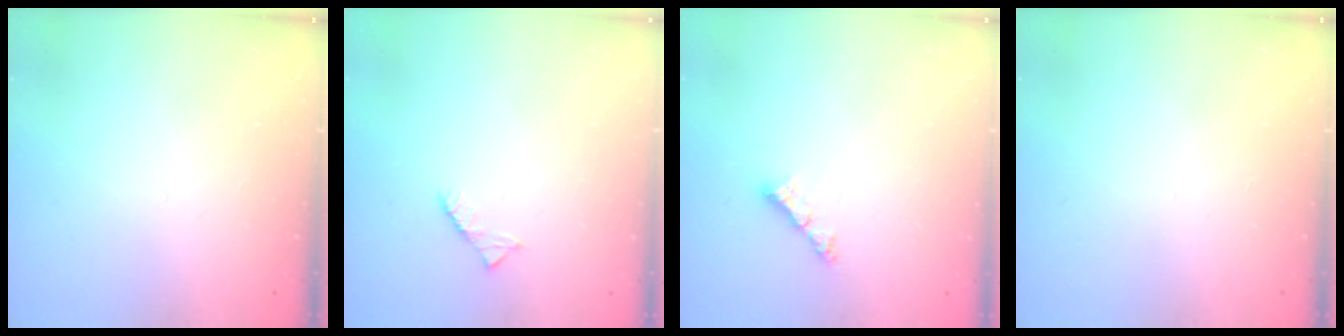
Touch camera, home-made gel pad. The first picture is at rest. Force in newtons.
{"total": 2.6, "press": 2.6, "slide": 0.4}
{"total": 4.2, "press": 4.2, "slide": 0.2}
{"total": 0.0}